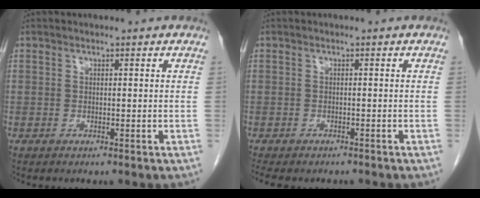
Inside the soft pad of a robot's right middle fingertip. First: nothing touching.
{"total": 7.0, "force": [-6.0, 2.4, 2.7], "torque": [-0.043, -0.005, -0.080]}